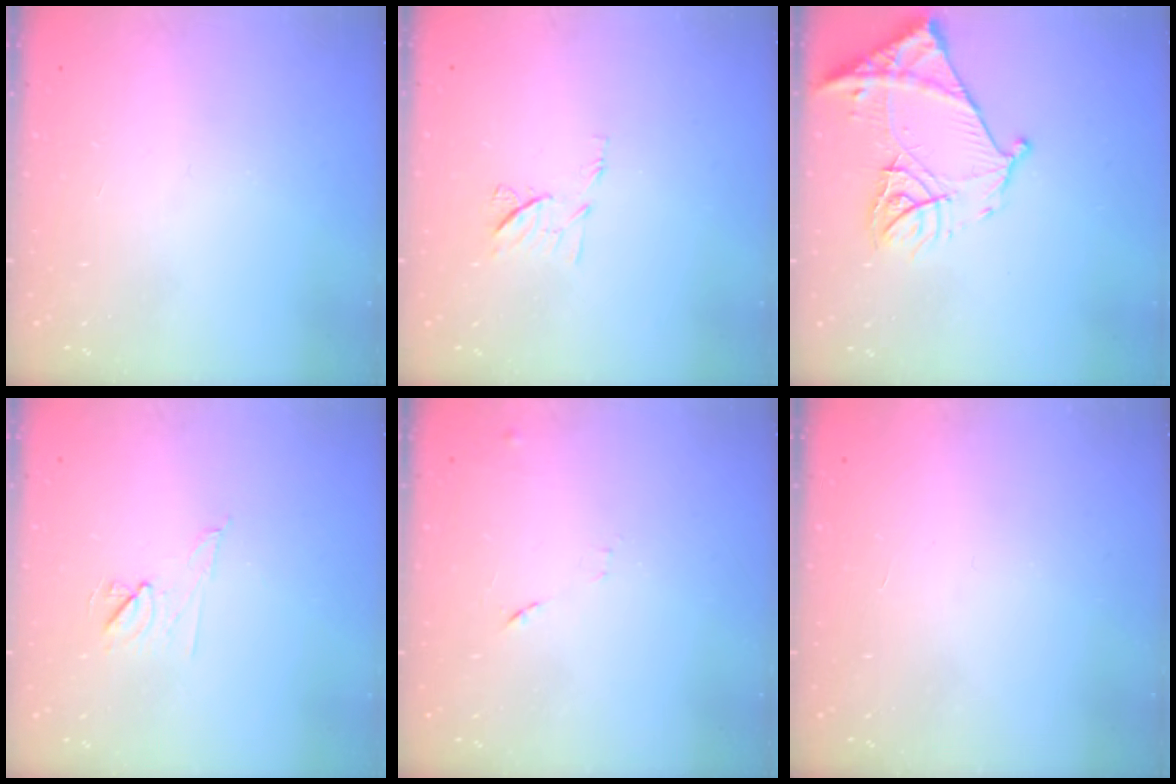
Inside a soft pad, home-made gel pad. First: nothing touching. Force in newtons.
{"total": 7.2, "press": 7.0, "slide": 1.4}
{"total": 15.0, "press": 14.9, "slide": 1.6}
{"total": 6.7, "press": 6.5, "slide": 1.7}
{"total": 7.3, "press": 7.2, "slide": 0.7}
{"total": 1.7, "press": 1.7, "slide": 0.1}